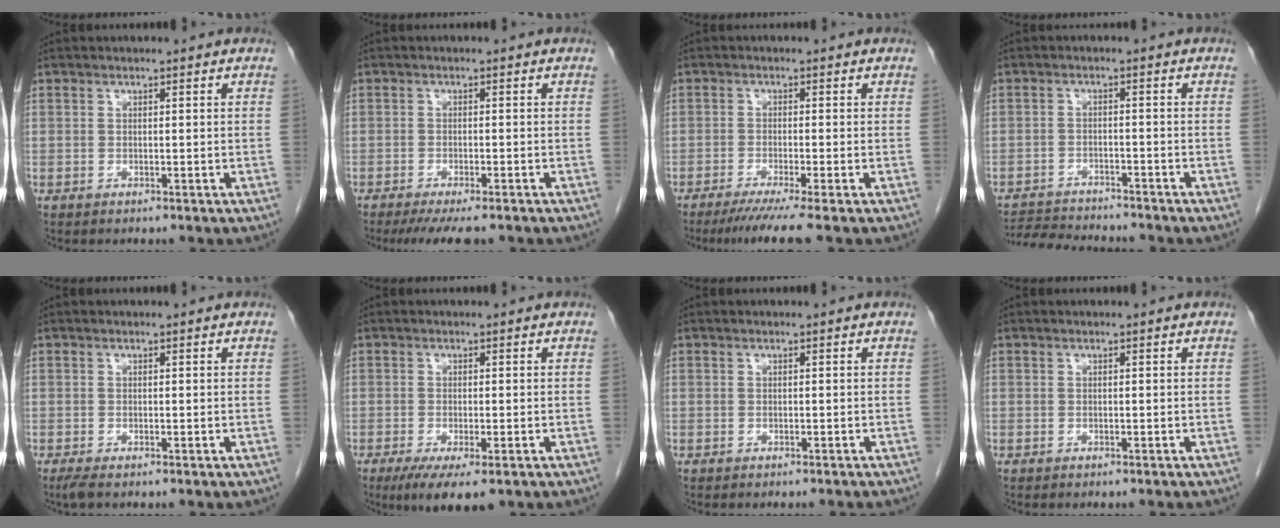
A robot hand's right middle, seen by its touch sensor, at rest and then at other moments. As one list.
[{"total": 7.5, "force": [-6.1, 1.3, 4.1], "torque": [-0.052, -0.012, -0.092]}, {"total": 6.0, "force": [-4.6, -1.4, 3.5], "torque": [-0.046, -0.018, -0.078]}, {"total": 7.6, "force": [-7.4, 0.4, 1.5], "torque": [-0.025, -0.006, -0.122]}, {"total": 1.2, "force": [-0.9, 0.1, 0.8], "torque": [-0.023, -0.006, -0.018]}, {"total": 6.3, "force": [-3.9, 1.4, 4.8], "torque": [-0.074, -0.019, -0.061]}, {"total": 2.3, "force": [-2.2, 0.2, 0.7], "torque": [-0.015, -0.006, -0.027]}, {"total": 1.0, "force": [-1.0, 0.0, 0.4], "torque": [-0.007, 0.000, -0.013]}]